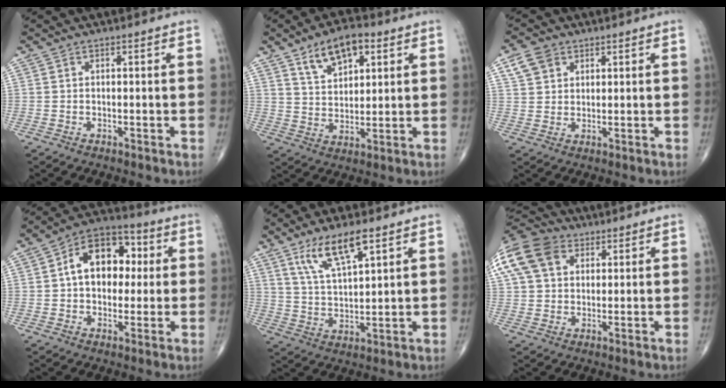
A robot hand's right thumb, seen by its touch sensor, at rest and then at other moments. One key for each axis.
{"total": 10.2, "fx": 5.4, "fy": 5.4, "fz": 6.8, "tx": -0.092, "ty": -0.018, "tz": 0.094}
{"total": 5.1, "fx": 2.7, "fy": 3.8, "fz": 2.1, "tx": -0.027, "ty": -0.005, "tz": 0.054}
{"total": 14.0, "fx": 2.1, "fy": 9.6, "fz": 10.0, "tx": -0.116, "ty": 0.025, "tz": 0.023}
{"total": 10.0, "fx": 5.9, "fy": 2.9, "fz": 7.4, "tx": -0.137, "ty": -0.027, "tz": 0.121}
{"total": 17.5, "fx": 6.8, "fy": 12.6, "fz": 10.0, "tx": -0.233, "ty": 0.037, "tz": 0.120}